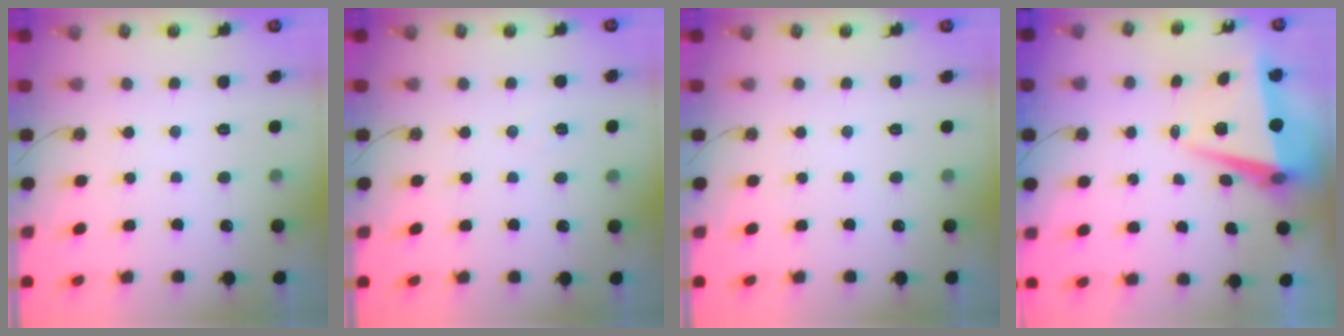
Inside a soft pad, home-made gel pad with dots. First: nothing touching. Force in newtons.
{"total": 5.5, "press": 3.3, "slide": 4.4}
{"total": 0.0}
{"total": 7.4, "press": 6.5, "slide": 3.5}